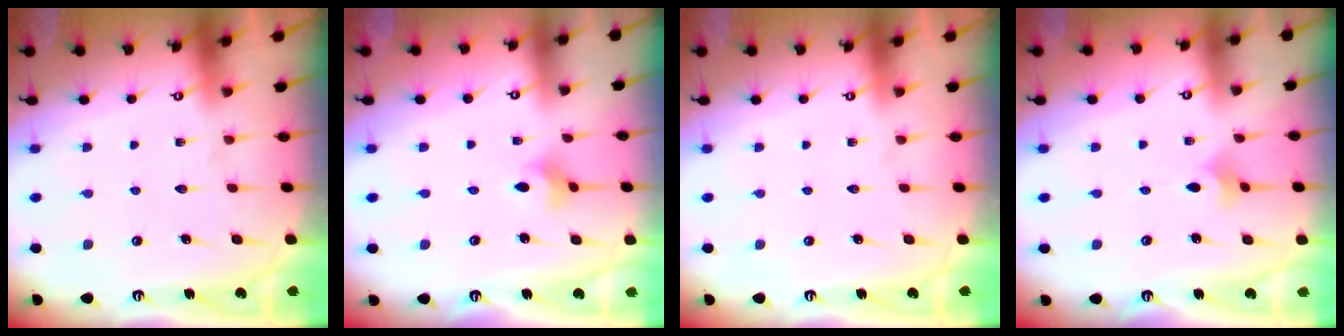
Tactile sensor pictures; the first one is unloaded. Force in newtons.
{"total": 3.0, "press": 3.0, "slide": 0.6}
{"total": 0.0}
{"total": 2.4, "press": 2.4, "slide": 0.5}